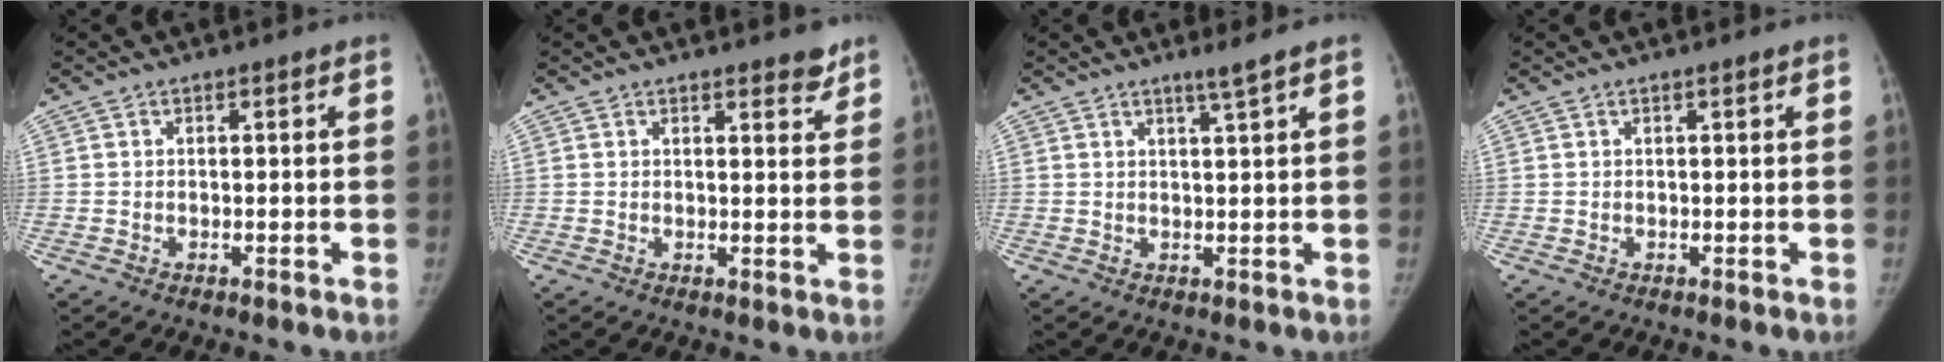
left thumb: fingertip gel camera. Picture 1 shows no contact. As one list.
[{"total": 3.2, "force": [2.6, 1.0, 1.5], "torque": [-0.003, -0.017, 0.032]}, {"total": 2.2, "force": [1.6, -0.6, 1.4], "torque": [-0.025, -0.014, 0.031]}, {"total": 0.0}]